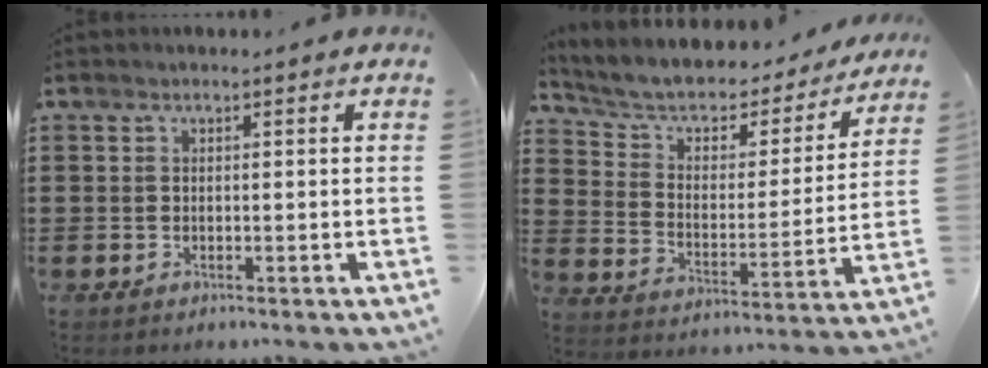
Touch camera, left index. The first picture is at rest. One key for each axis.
{"total": 4.6, "fx": 2.9, "fy": 2.9, "fz": 2.1, "tx": -0.063, "ty": -0.022, "tz": 0.042}